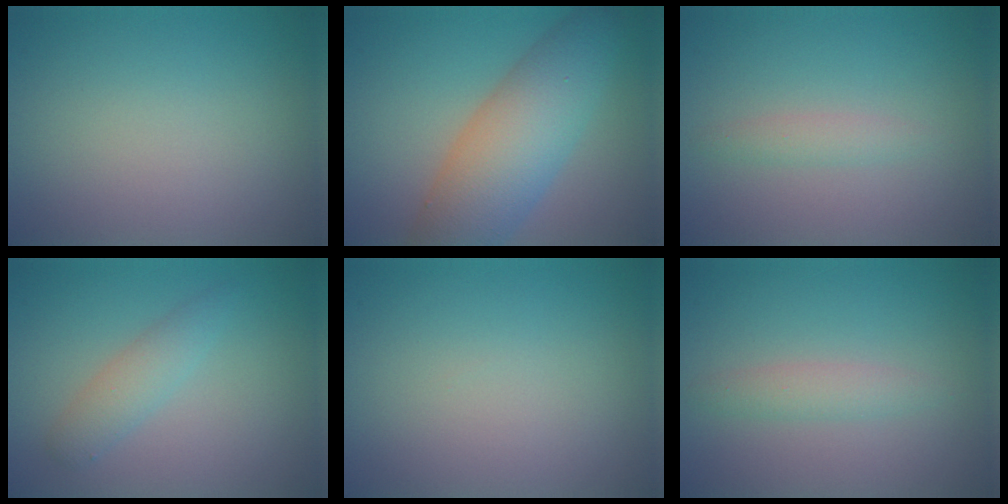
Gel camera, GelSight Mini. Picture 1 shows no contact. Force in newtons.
{"total": 8.4, "press": 8.4, "slide": 0.3}
{"total": 1.2, "press": 1.2, "slide": 0.0}
{"total": 2.2, "press": 2.2, "slide": 0.1}
{"total": 0.0}
{"total": 1.6, "press": 1.6, "slide": 0.0}